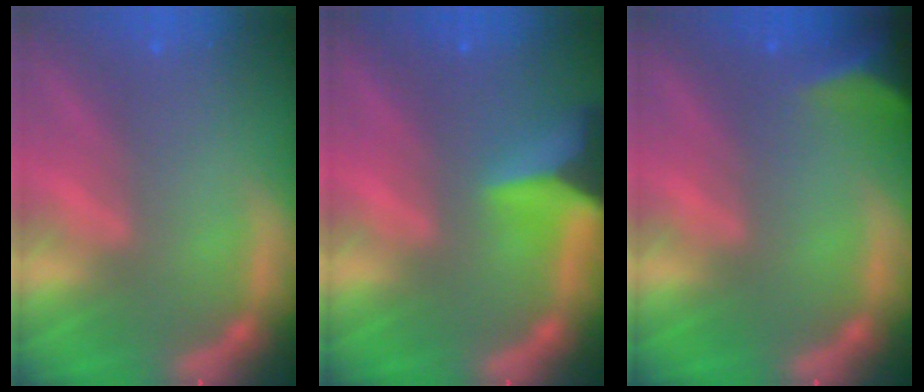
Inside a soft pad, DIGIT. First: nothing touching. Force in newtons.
{"total": 7.0}
{"total": 6.0}